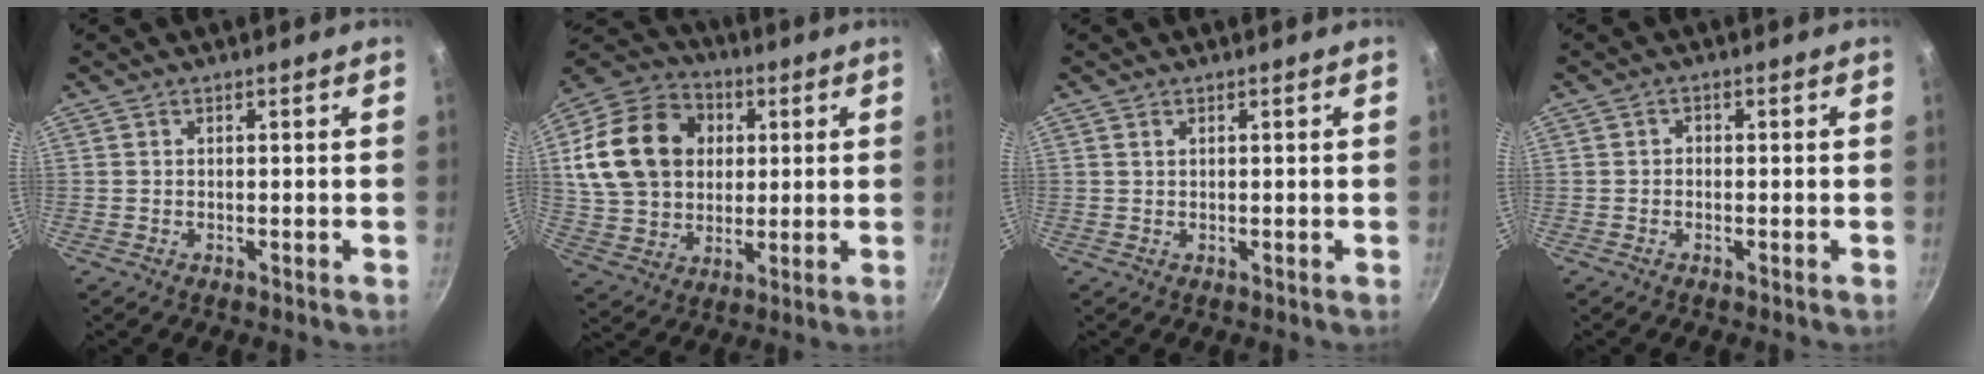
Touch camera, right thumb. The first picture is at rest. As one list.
[{"total": 20.8, "force": [4.1, 16.1, 12.5], "torque": [-0.208, 0.013, 0.074]}, {"total": 0.6, "force": [0.4, 0.3, 0.4], "torque": [-0.007, 0.002, 0.008]}, {"total": 1.1, "force": [-0.3, 1.0, 0.6], "torque": [-0.008, 0.006, -0.006]}]